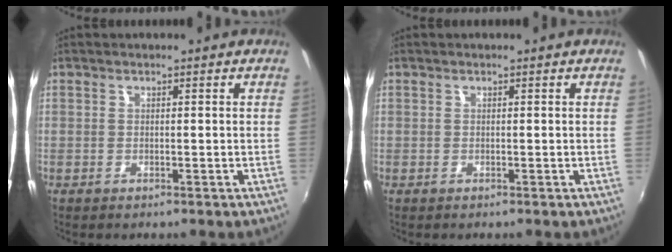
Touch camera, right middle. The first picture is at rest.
{"total": 0.0}